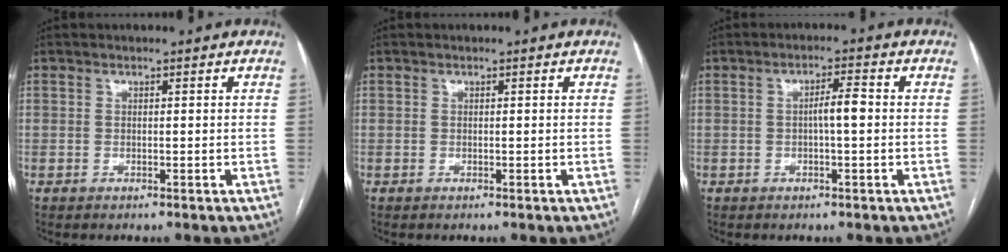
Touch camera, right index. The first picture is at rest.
{"total": 0.0}
{"total": 3.2, "force": [-0.2, 0.4, 3.2], "torque": [-0.053, 0.005, -0.004]}